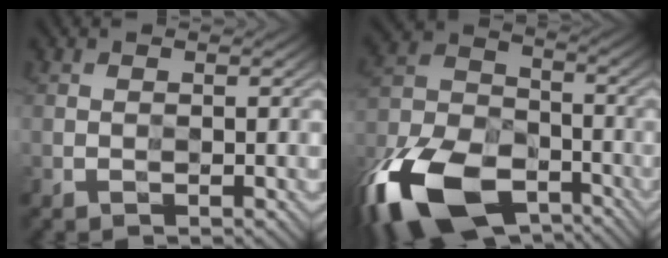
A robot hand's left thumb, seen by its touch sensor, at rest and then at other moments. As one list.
[{"total": 15.8, "force": [-10.3, 8.5, 8.4], "torque": [-0.212, -0.031, -0.207]}]